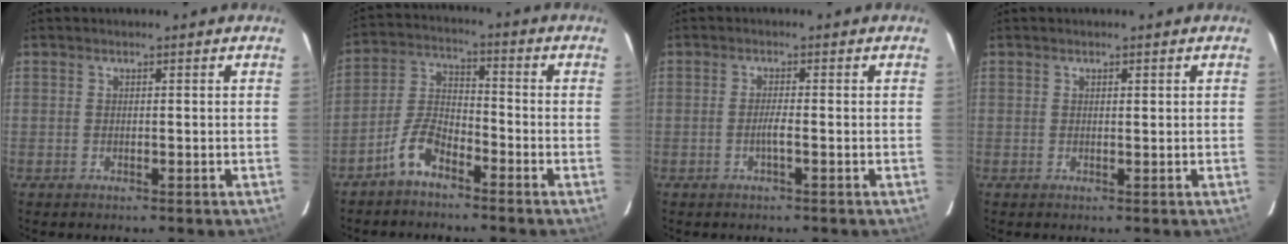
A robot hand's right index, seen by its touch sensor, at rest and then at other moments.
{"total": 6.3, "force": [-4.6, 2.4, 3.7], "torque": [-0.088, 0.007, -0.094]}
{"total": 1.8, "force": [-0.6, -0.1, 1.7], "torque": [-0.035, 0.000, -0.012]}
{"total": 0.6, "force": [0.3, 0.1, 0.5], "torque": [-0.010, -0.001, 0.005]}